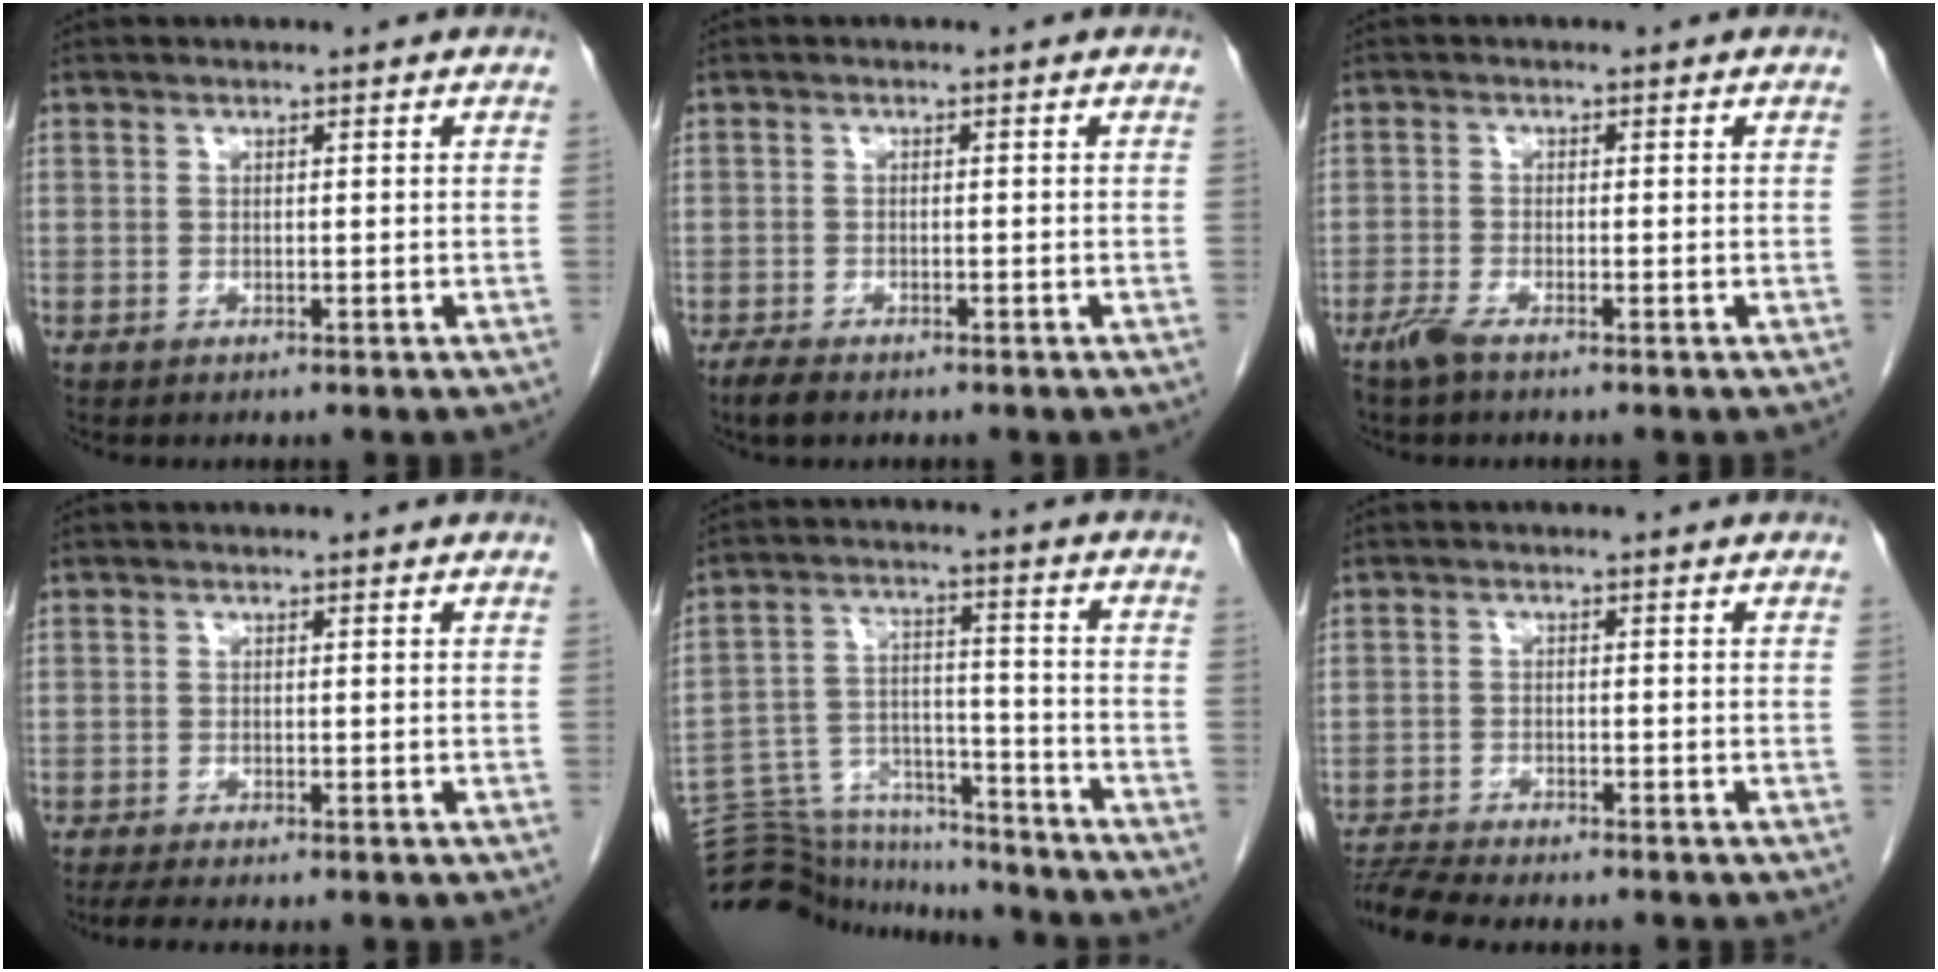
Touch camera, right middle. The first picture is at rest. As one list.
[{"total": 2.4, "force": [-1.8, 0.8, 1.3], "torque": [-0.031, -0.005, -0.029]}, {"total": 2.3, "force": [-1.8, 0.2, 1.5], "torque": [-0.039, -0.005, -0.040]}, {"total": 3.2, "force": [-2.7, 0.1, 1.8], "torque": [-0.030, -0.008, -0.042]}, {"total": 18.1, "force": [-17.3, 4.2, 3.3], "torque": [-0.082, 0.036, -0.267]}, {"total": 6.6, "force": [-6.2, 0.1, 2.1], "torque": [-0.036, -0.012, -0.104]}]